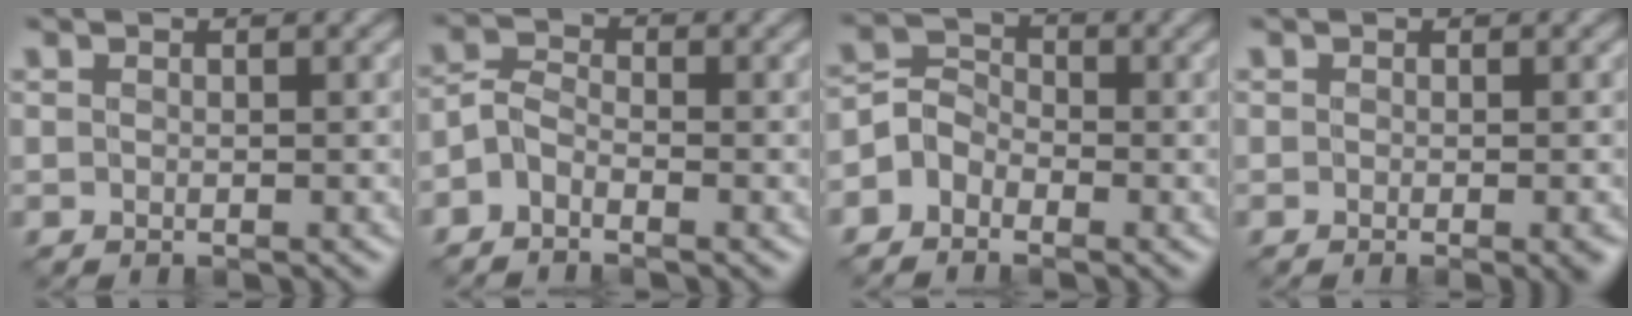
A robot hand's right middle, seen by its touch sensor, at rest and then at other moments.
{"total": 2.1, "force": [-1.4, 1.1, 1.2], "torque": [-0.028, 0.004, -0.036]}
{"total": 2.7, "force": [-1.6, 2.0, 0.8], "torque": [-0.014, 0.008, -0.039]}
{"total": 1.8, "force": [-0.8, 0.3, 1.6], "torque": [-0.017, -0.008, -0.007]}